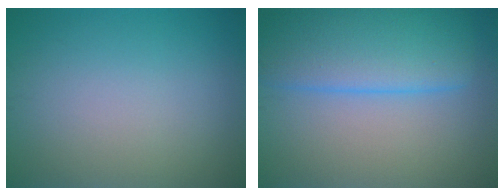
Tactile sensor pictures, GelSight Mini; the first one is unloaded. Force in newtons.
{"total": 7.6, "press": 7.6, "slide": 0.4}